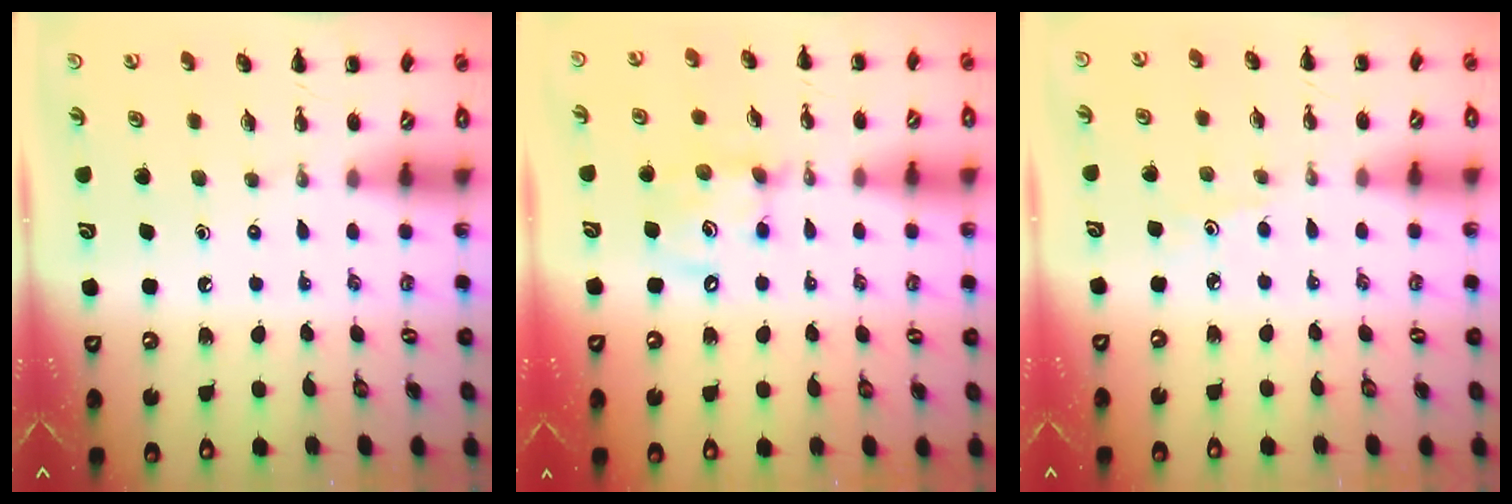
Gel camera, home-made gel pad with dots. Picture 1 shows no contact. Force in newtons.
{"total": 10.1, "press": 9.9, "slide": 1.9}
{"total": 2.5, "press": 2.4, "slide": 0.8}